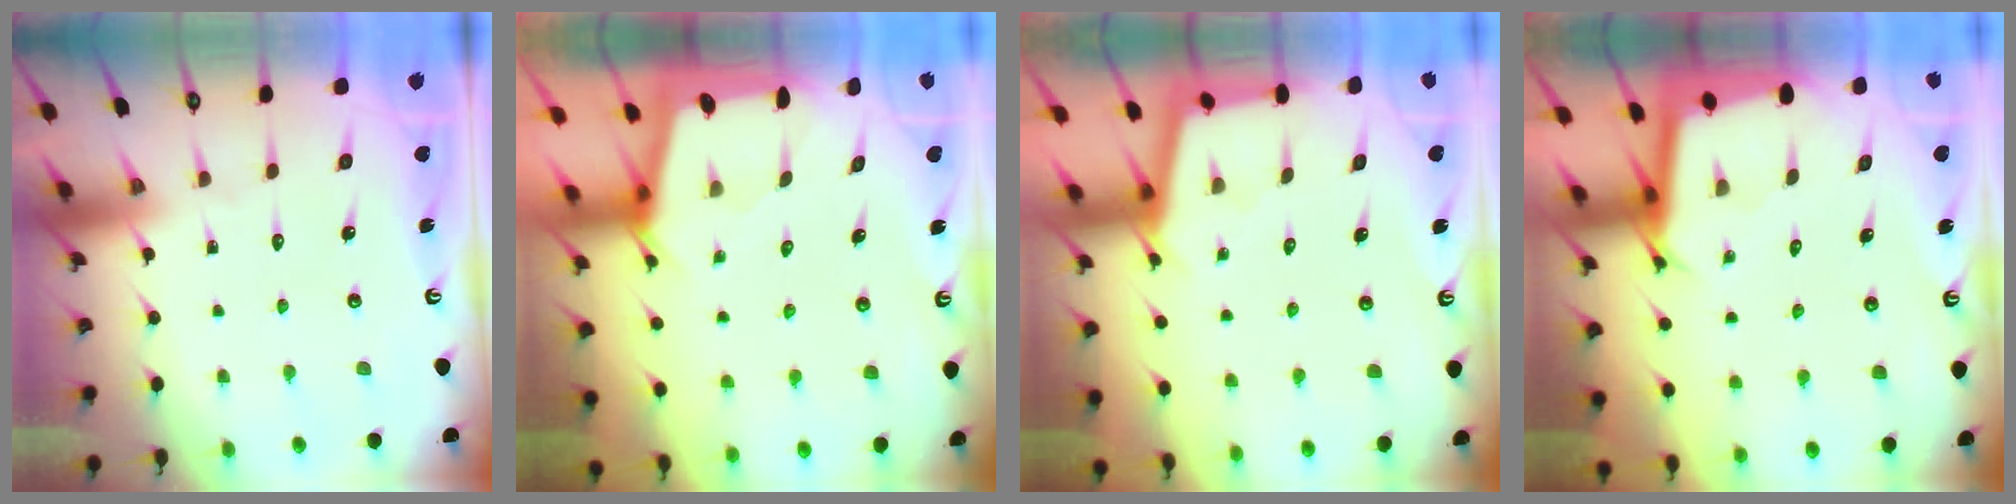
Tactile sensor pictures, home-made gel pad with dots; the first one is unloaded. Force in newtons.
{"total": 2.3, "press": 2.3, "slide": 0.3}
{"total": 2.9, "press": 2.9, "slide": 0.3}
{"total": 2.8, "press": 2.8, "slide": 0.2}